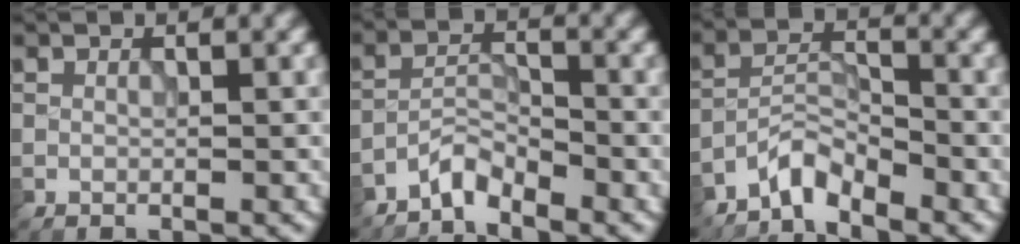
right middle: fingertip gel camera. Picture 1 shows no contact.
{"total": 2.5, "force": [-2.3, 0.6, 0.7], "torque": [-0.011, 0.011, -0.051]}
{"total": 3.0, "force": [-2.7, 0.8, 1.1], "torque": [-0.016, 0.012, -0.060]}